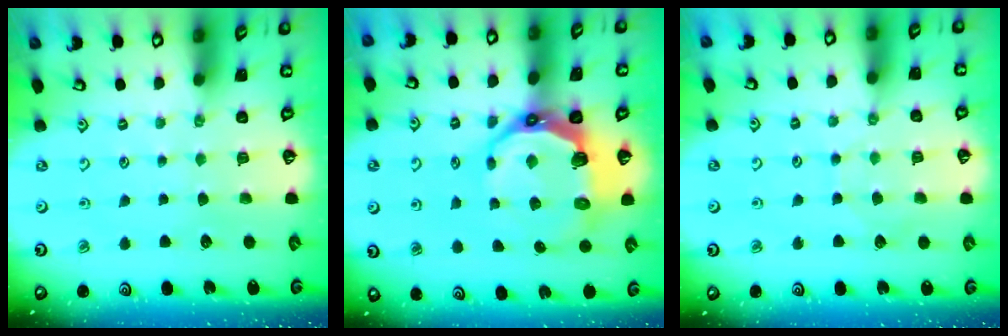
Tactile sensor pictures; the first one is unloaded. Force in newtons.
{"total": 11.6, "press": 10.5, "slide": 5.1}
{"total": 5.1, "press": 5.1, "slide": 0.5}